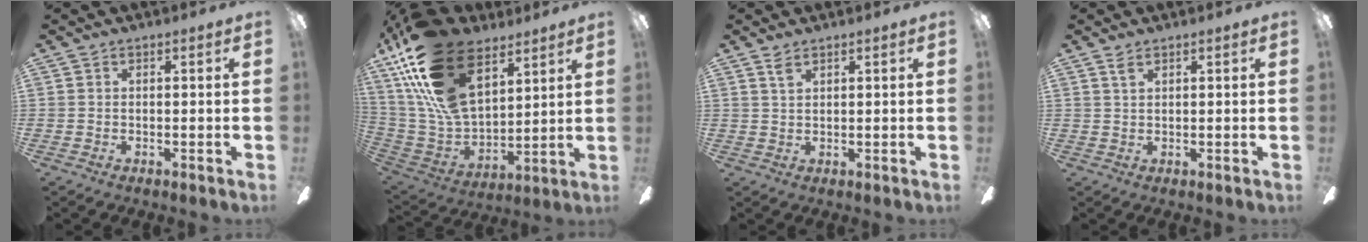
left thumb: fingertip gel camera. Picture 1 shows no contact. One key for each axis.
{"total": 22.8, "fx": 13.3, "fy": 13.4, "fz": 12.7, "tx": -0.273, "ty": -0.067, "tz": 0.244}
{"total": 2.2, "fx": 1.6, "fy": 0.9, "fz": 1.2, "tx": -0.029, "ty": 0.000, "tz": 0.030}
{"total": 1.7, "fx": 1.2, "fy": 0.7, "fz": 0.9, "tx": -0.022, "ty": -0.001, "tz": 0.023}